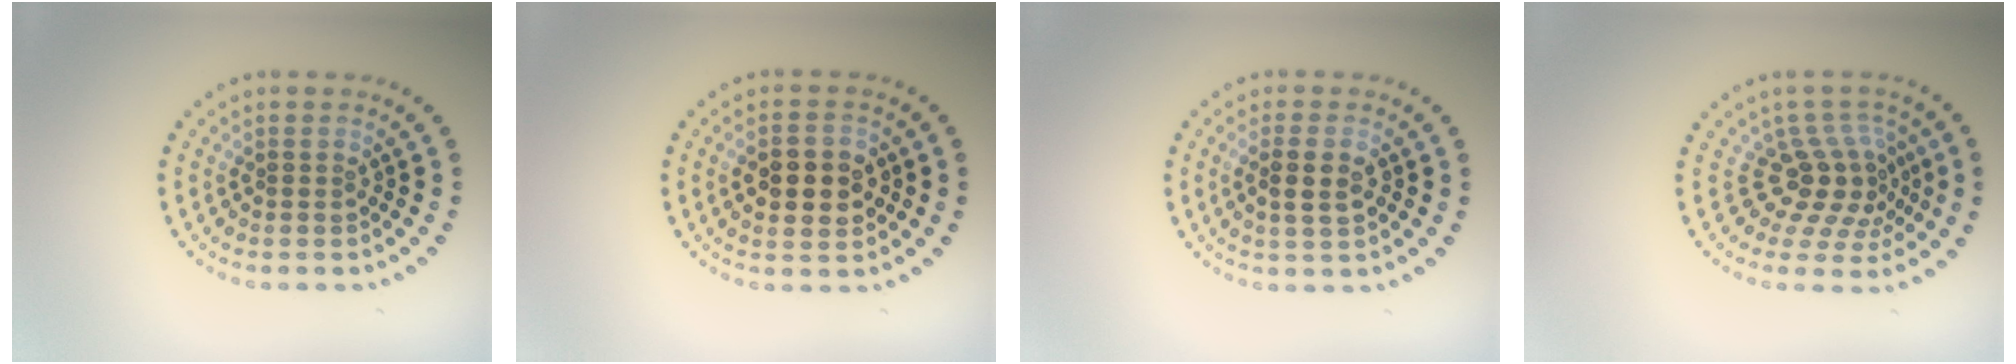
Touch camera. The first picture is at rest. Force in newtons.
{"total": 4.5, "press": 4.5, "slide": 0.2}
{"total": 2.6, "press": 2.6, "slide": 0.3}
{"total": 4.0, "press": 2.8, "slide": 2.8}